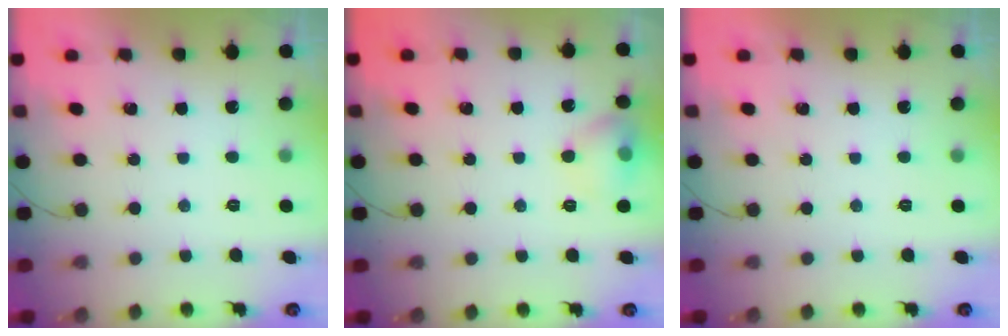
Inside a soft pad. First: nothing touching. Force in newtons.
{"total": 9.1, "press": 8.0, "slide": 4.2}
{"total": 0.0}